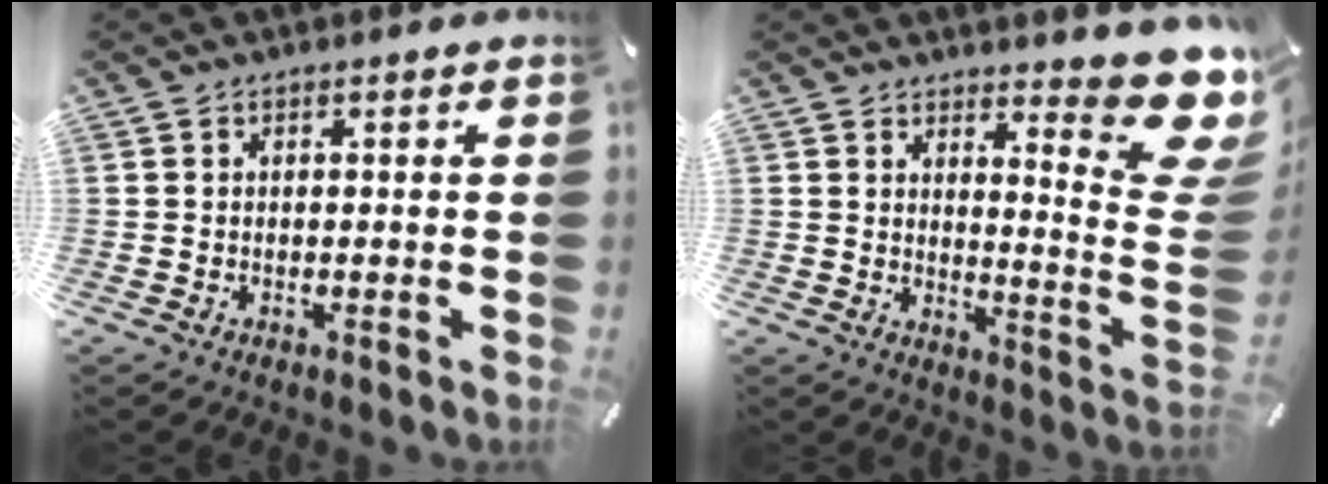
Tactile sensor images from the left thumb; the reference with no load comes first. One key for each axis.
{"total": 13.5, "fx": 9.4, "fy": 3.8, "fz": 9.0, "tx": -0.109, "ty": -0.085, "tz": 0.161}